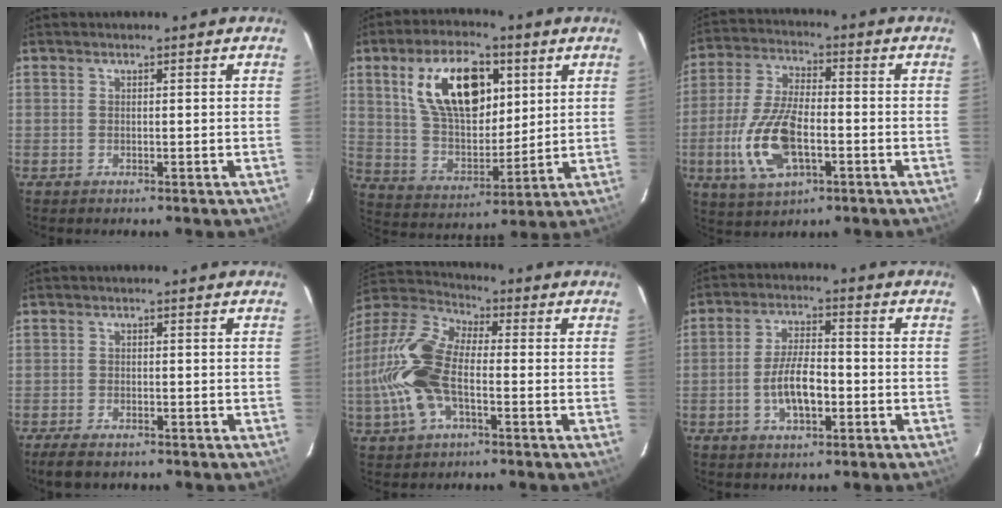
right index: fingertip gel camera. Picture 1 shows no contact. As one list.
[{"total": 17.5, "force": [6.7, 9.3, 13.3], "torque": [-0.239, 0.017, 0.130]}, {"total": 14.1, "force": [-4.2, 6.4, 11.8], "torque": [-0.257, -0.004, -0.075]}, {"total": 4.8, "force": [-3.7, 1.8, 2.5], "torque": [-0.066, -0.016, -0.066]}, {"total": 16.1, "force": [-3.2, 7.8, 13.8], "torque": [-0.298, 0.007, -0.069]}, {"total": 7.8, "force": [-2.4, 3.1, 6.7], "torque": [-0.131, 0.003, -0.038]}]